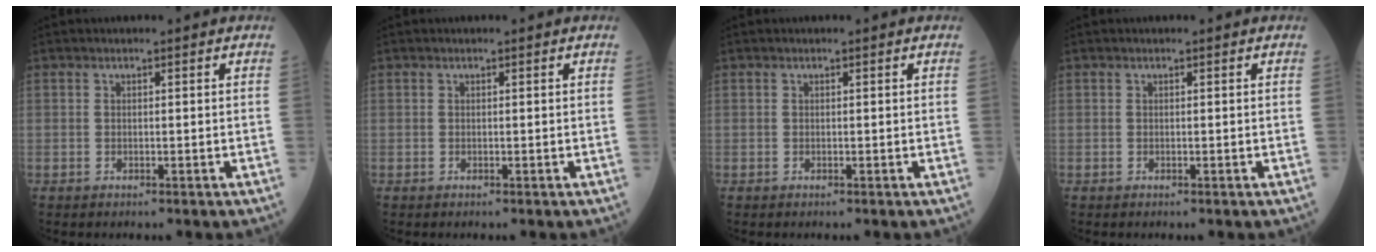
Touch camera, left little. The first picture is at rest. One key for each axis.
{"total": 0.0}
{"total": 0.0}
{"total": 0.0}